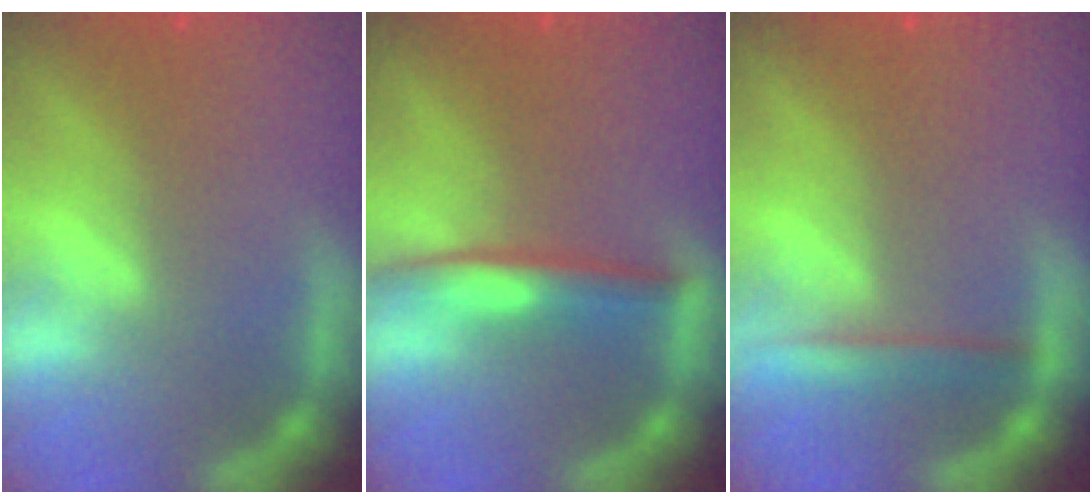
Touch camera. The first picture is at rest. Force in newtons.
{"total": 3.5}
{"total": 2.5}